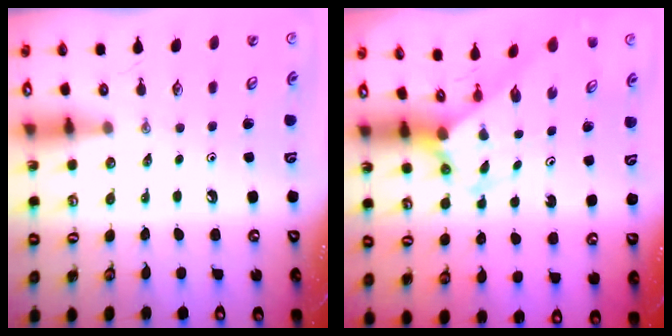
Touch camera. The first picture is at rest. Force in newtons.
{"total": 2.6, "press": 2.6, "slide": 0.2}